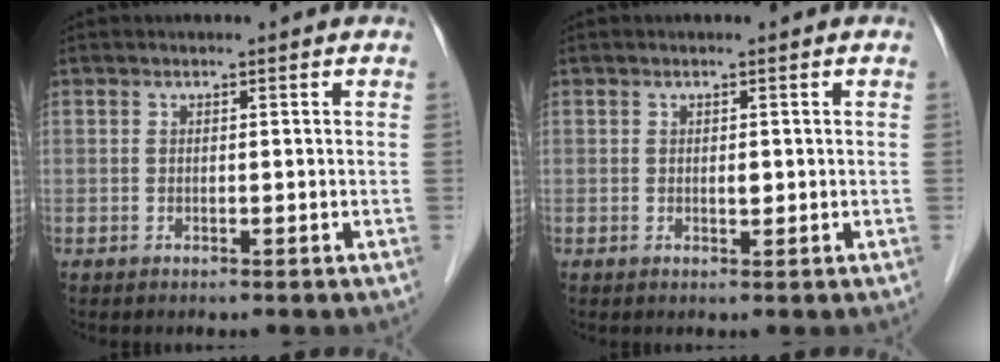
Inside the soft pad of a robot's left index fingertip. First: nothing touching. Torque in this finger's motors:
{"motor_torque": [0.09, 0.01, 0.00, 0.00]}